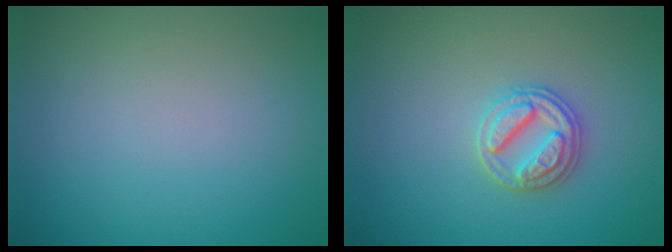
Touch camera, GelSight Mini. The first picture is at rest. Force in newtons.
{"total": 2.8, "press": 2.8, "slide": 0.2}